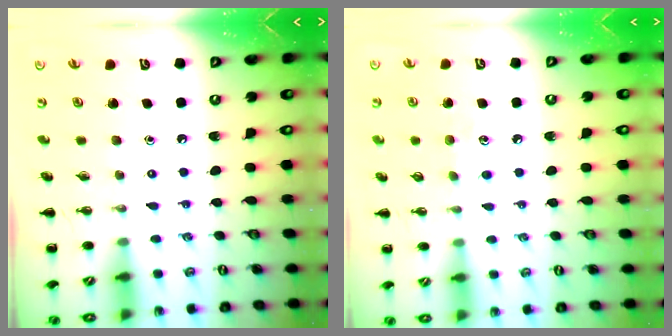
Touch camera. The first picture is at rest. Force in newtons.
{"total": 5.5, "press": 5.3, "slide": 1.5}